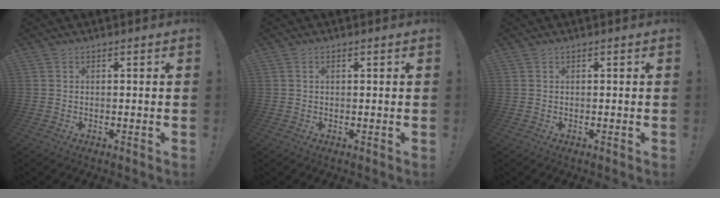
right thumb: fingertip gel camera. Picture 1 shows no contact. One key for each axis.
{"total": 0.5, "fx": 0.2, "fy": 0.3, "fz": 0.4, "tx": -0.003, "ty": -0.002, "tz": 0.003}
{"total": 0.0}